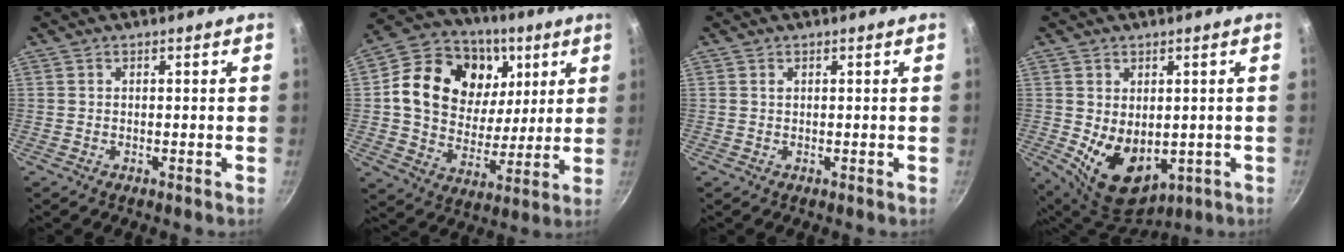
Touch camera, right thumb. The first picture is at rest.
{"total": 22.6, "force": [6.7, 17.1, 13.2], "torque": [-0.199, -0.013, 0.110]}
{"total": 0.5, "force": [0.2, 0.4, 0.3], "torque": [-0.005, 0.001, 0.004]}
{"total": 11.4, "force": [-0.9, 7.8, 8.3], "torque": [-0.111, -0.022, 0.012]}